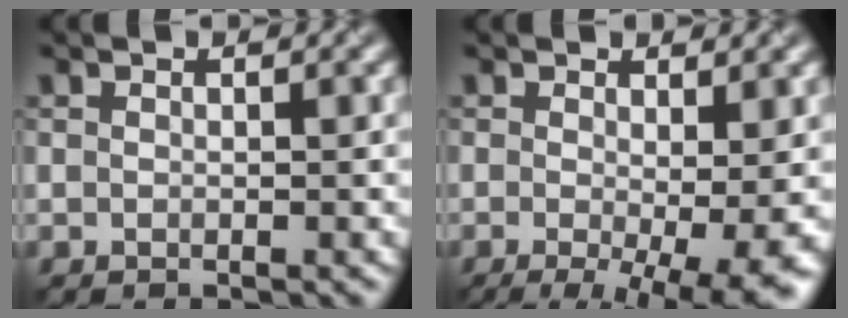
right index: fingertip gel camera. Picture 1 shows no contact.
{"total": 8.1, "force": [-2.1, 2.2, 7.6], "torque": [-0.105, -0.017, -0.022]}